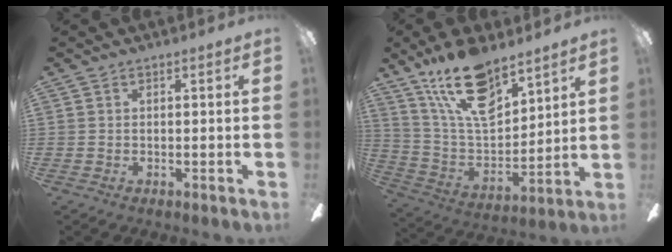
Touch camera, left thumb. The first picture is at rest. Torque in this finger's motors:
{"motor_torque": [1.78, 0.56, 1.40, -1.39, 0.46]}